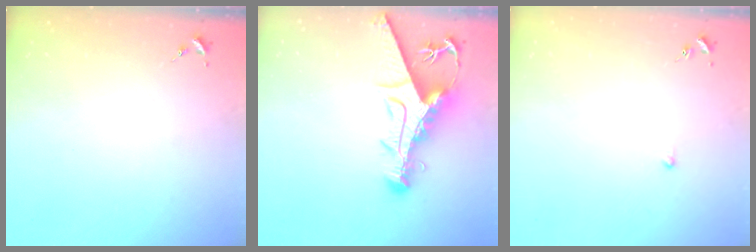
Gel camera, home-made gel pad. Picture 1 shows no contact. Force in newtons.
{"total": 17.2, "press": 17.1, "slide": 1.8}
{"total": 2.9, "press": 2.8, "slide": 0.6}